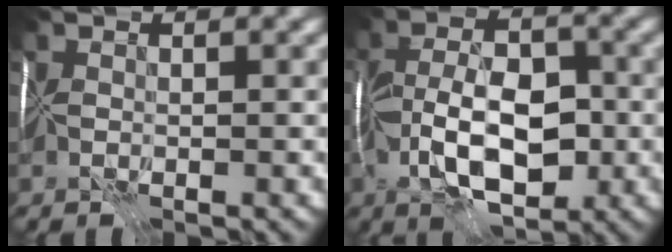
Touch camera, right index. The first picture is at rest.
{"total": 7.1, "force": [-2.6, 2.9, 6.0], "torque": [-0.089, -0.004, -0.053]}